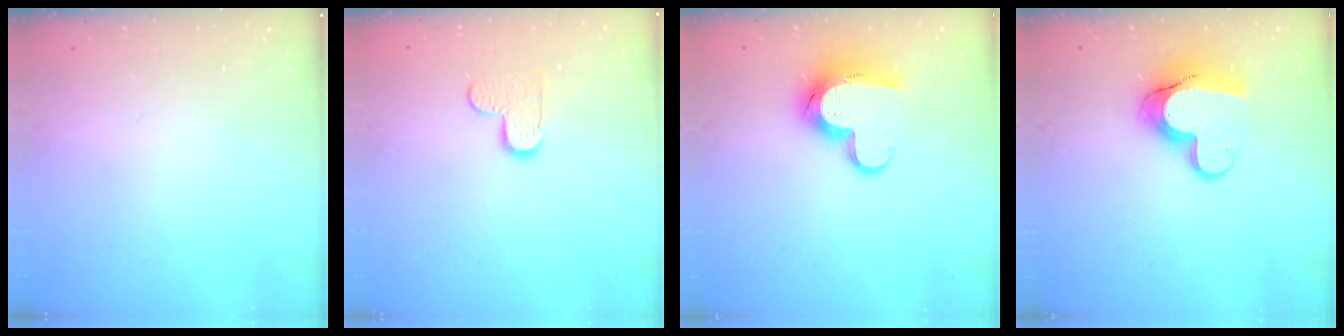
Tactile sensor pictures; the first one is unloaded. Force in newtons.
{"total": 6.8, "press": 6.8, "slide": 0.2}
{"total": 13.1, "press": 13.0, "slide": 1.3}
{"total": 11.8, "press": 11.8, "slide": 1.0}